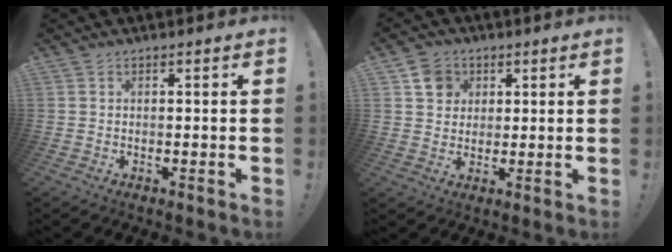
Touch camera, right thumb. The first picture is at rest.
{"total": 7.0, "force": [2.8, 6.3, 1.3], "torque": [-0.012, -0.010, 0.057]}